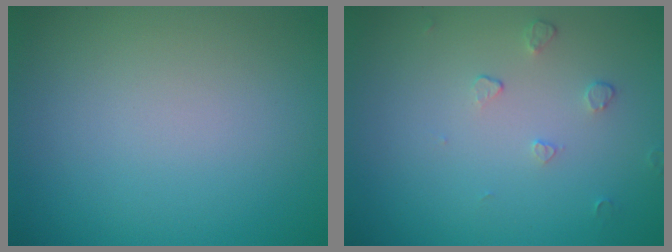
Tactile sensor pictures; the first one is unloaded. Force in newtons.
{"total": 0.9, "press": 0.6, "slide": 0.7}